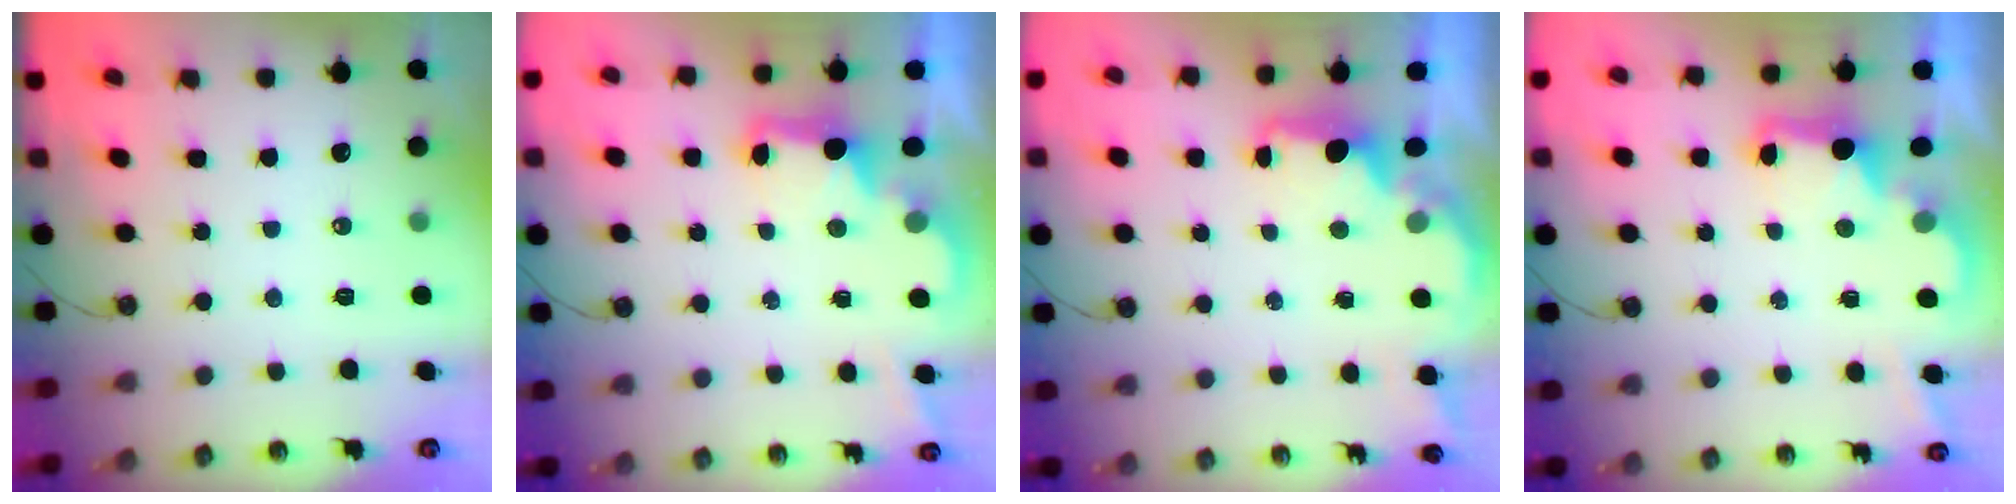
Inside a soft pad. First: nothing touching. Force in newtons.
{"total": 2.7, "press": 2.6, "slide": 0.5}
{"total": 1.8, "press": 1.7, "slide": 0.6}
{"total": 2.7, "press": 2.6, "slide": 0.5}